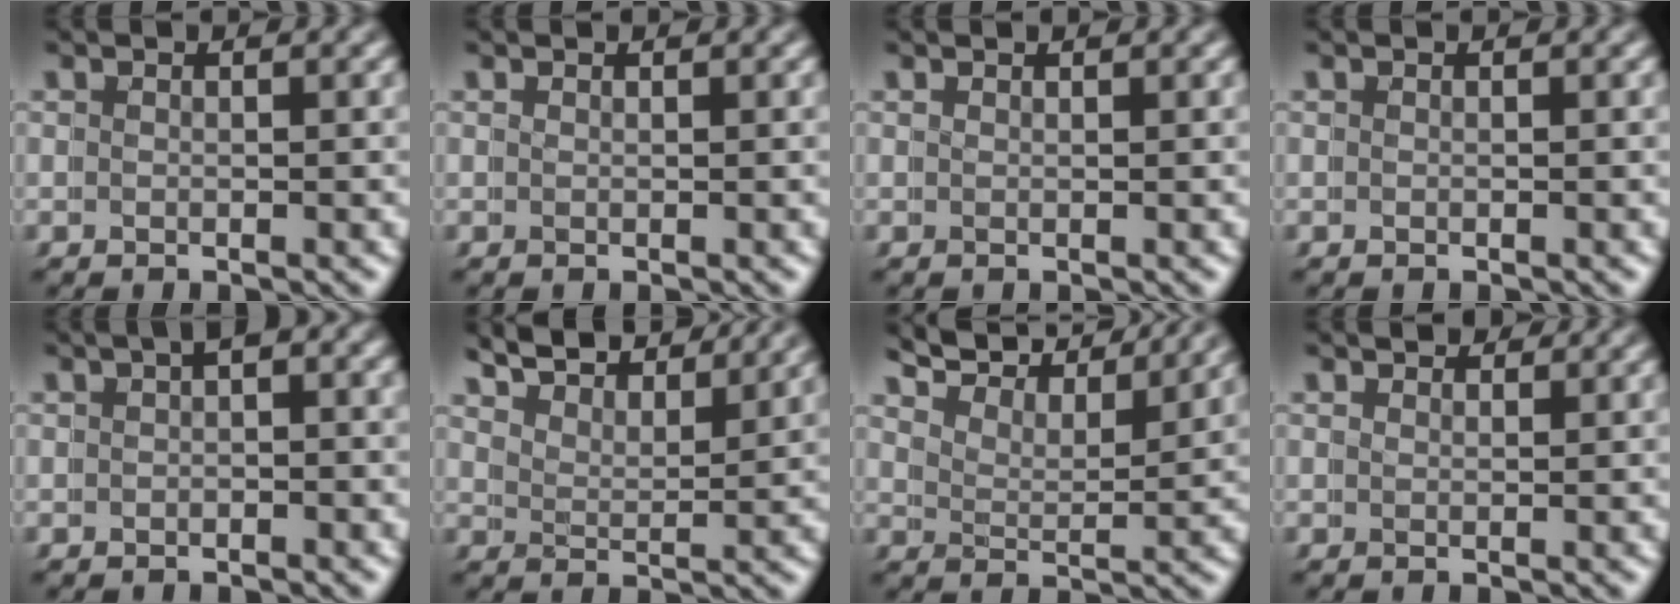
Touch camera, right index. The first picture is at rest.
{"total": 0.0}
{"total": 0.5, "force": [0.3, -0.4, -0.1], "torque": [-0.002, -0.002, 0.006]}
{"total": 0.0}
{"total": 2.0, "force": [0.3, 1.1, 1.6], "torque": [-0.006, 0.014, -0.004]}
{"total": 6.3, "force": [6.2, 0.3, 1.4], "torque": [-0.027, 0.011, 0.095]}
{"total": 8.4, "force": [8.0, 1.0, 2.4], "torque": [-0.044, 0.023, 0.119]}
{"total": 1.5, "force": [1.4, -0.5, -0.1], "torque": [0.009, 0.000, 0.023]}